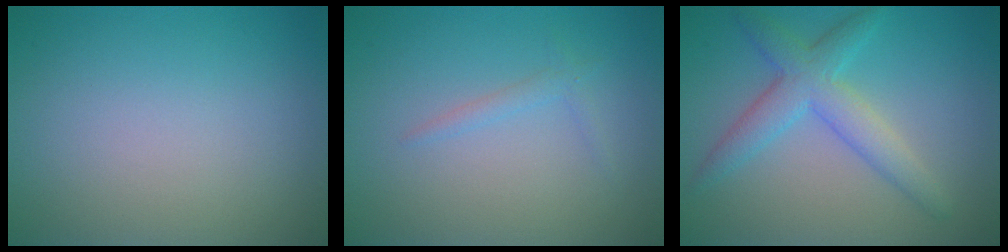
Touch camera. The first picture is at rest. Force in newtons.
{"total": 0.9, "press": 0.9, "slide": 0.1}
{"total": 4.2, "press": 4.2, "slide": 0.1}